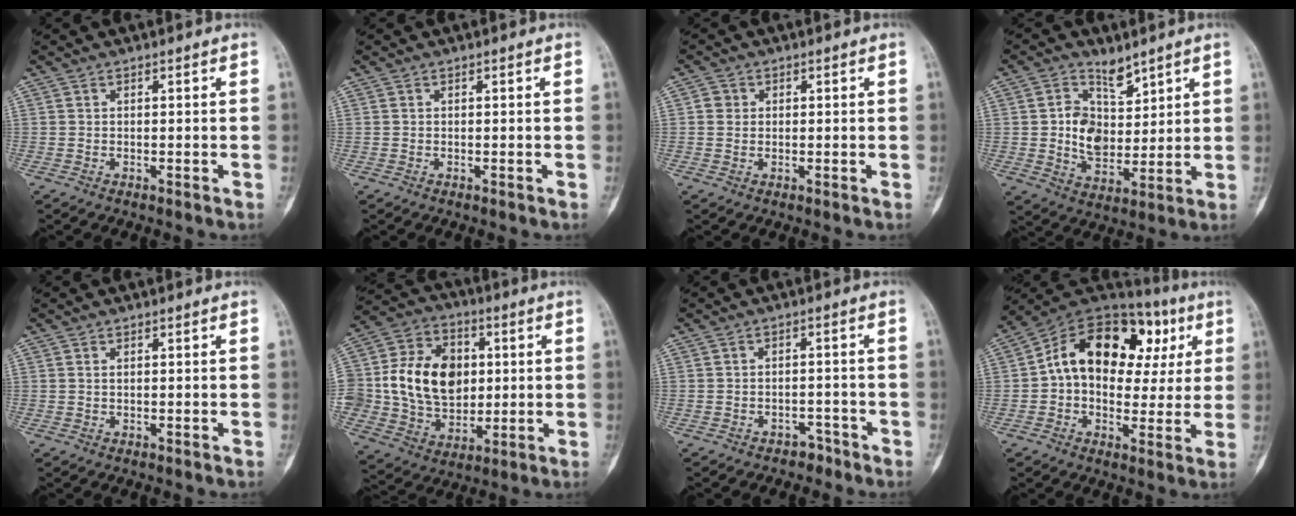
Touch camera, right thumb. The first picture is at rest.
{"total": 0.0}
{"total": 2.4, "force": [0.4, 2.2, 0.7], "torque": [0.004, 0.002, 0.005]}
{"total": 9.6, "force": [3.9, 6.7, 5.6], "torque": [-0.066, -0.028, 0.080]}
{"total": 0.5, "force": [0.2, 0.4, 0.3], "torque": [-0.002, 0.003, 0.003]}
{"total": 20.0, "force": [1.6, 15.4, 12.6], "torque": [-0.202, 0.014, 0.040]}
{"total": 3.0, "force": [-2.2, 2.0, 0.1], "torque": [0.007, 0.027, -0.030]}
{"total": 21.1, "force": [4.3, 14.0, 15.2], "torque": [-0.189, 0.041, 0.060]}